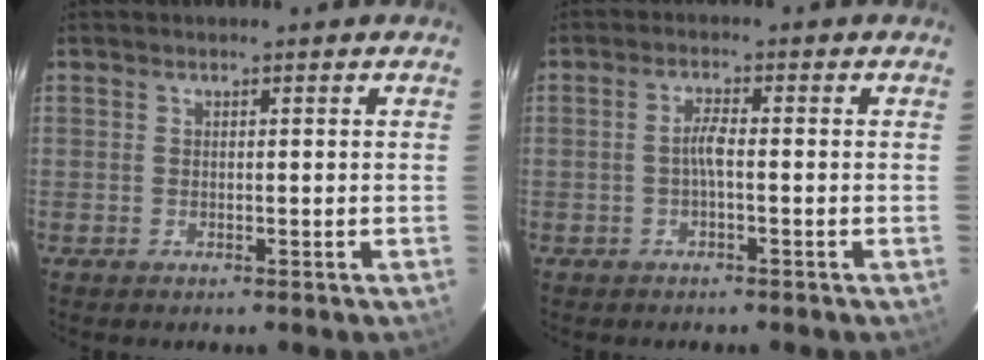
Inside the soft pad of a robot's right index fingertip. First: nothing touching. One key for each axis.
{"total": 2.3, "fx": -0.7, "fy": 0.2, "fz": 2.2, "tx": -0.044, "ty": 0.005, "tz": -0.014}